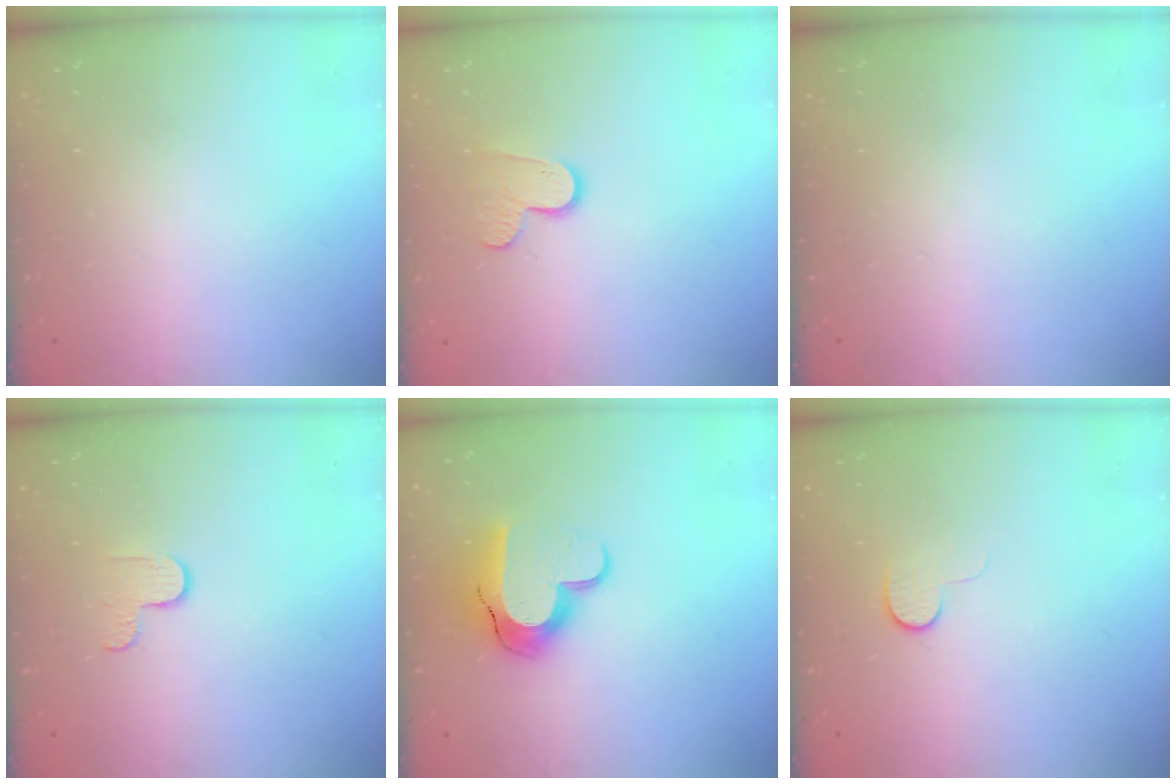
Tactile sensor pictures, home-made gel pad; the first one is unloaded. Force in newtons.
{"total": 7.8, "press": 7.7, "slide": 0.6}
{"total": 0.0}
{"total": 2.9, "press": 2.9, "slide": 0.3}
{"total": 12.9, "press": 12.9, "slide": 0.9}
{"total": 4.8, "press": 4.7, "slide": 0.5}